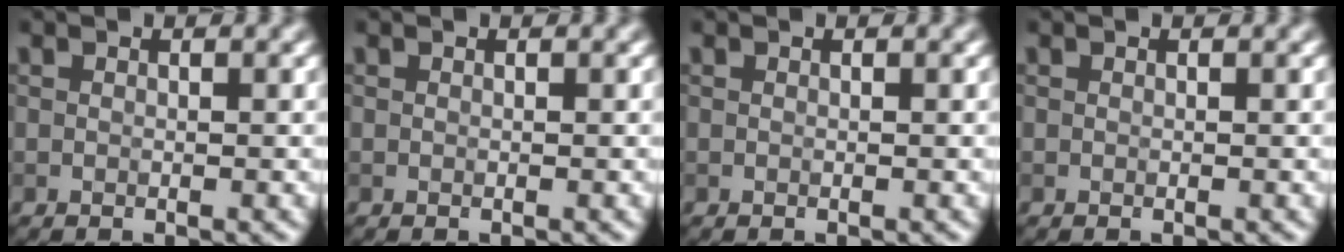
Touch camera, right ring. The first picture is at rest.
{"total": 0.0}
{"total": 0.0}
{"total": 0.0}